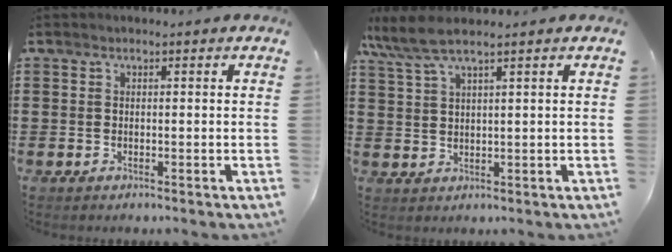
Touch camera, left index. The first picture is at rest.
{"total": 4.8, "force": [3.5, 0.5, 3.3], "torque": [-0.082, -0.006, 0.059]}